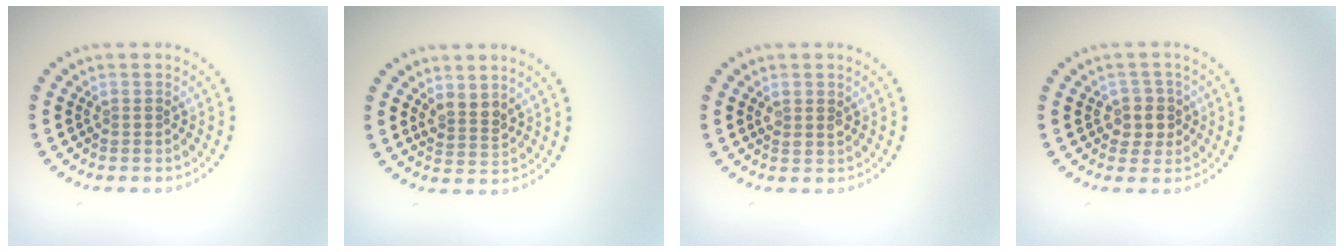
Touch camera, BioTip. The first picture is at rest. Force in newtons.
{"total": 2.0, "press": 1.7, "slide": 1.2}
{"total": 1.4, "press": 1.3, "slide": 0.5}
{"total": 2.5, "press": 2.2, "slide": 1.0}